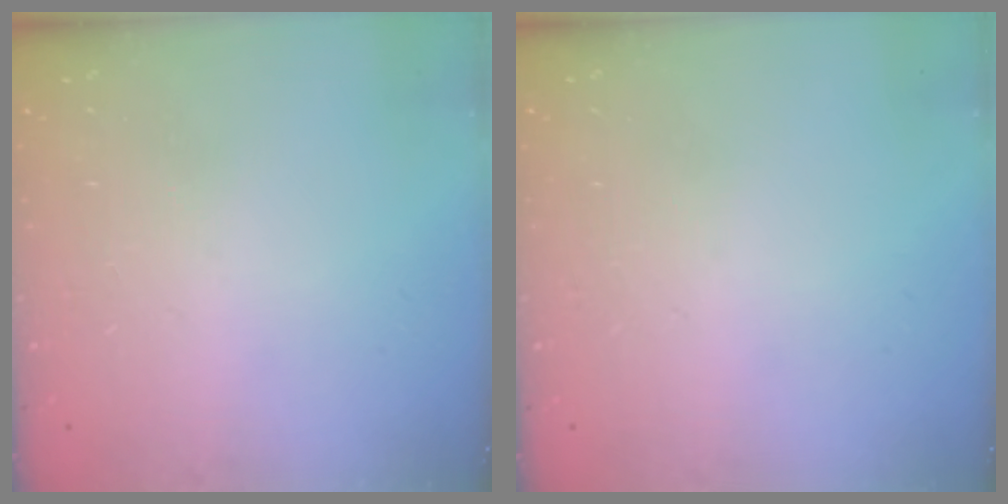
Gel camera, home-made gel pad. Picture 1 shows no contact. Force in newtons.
{"total": 0.0}